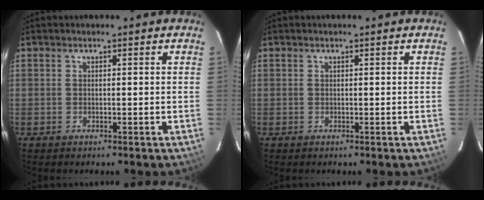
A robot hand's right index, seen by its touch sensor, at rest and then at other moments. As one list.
[{"total": 0.0}]